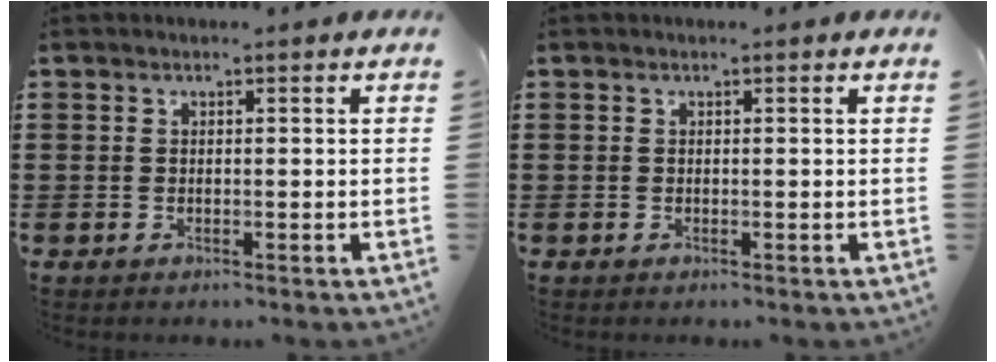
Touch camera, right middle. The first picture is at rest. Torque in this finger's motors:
{"motor_torque": [0.11, -0.09, 0.00, -0.01]}